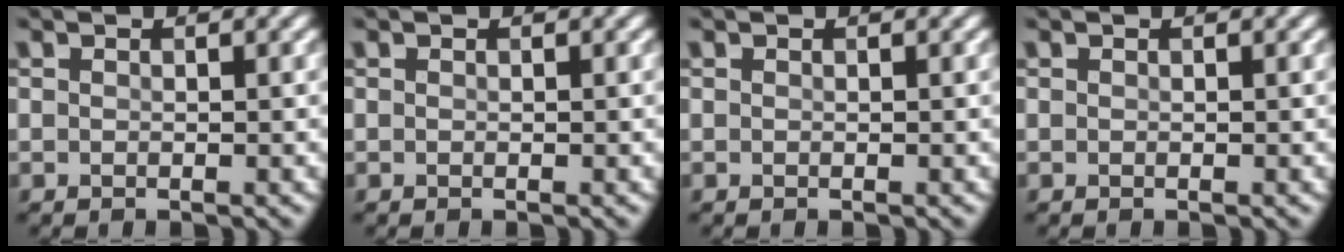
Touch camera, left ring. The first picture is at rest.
{"total": 0.0}
{"total": 0.0}
{"total": 0.0}